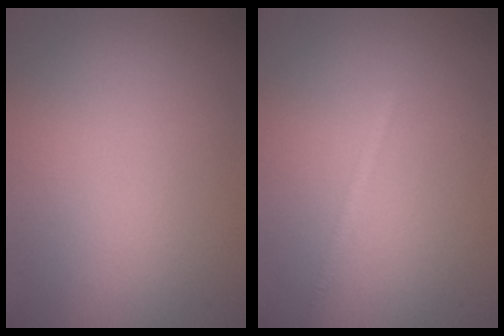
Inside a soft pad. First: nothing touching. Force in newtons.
{"total": 1.1, "press": 1.1, "slide": 0.0}